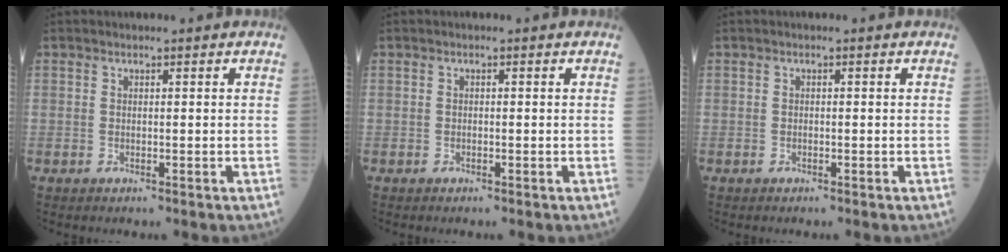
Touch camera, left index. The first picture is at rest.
{"total": 0.0}
{"total": 0.0}